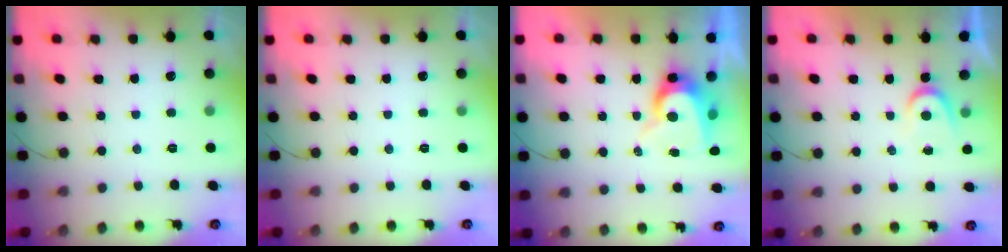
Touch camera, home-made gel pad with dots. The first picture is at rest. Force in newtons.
{"total": 0.0}
{"total": 7.7, "press": 7.7, "slide": 0.7}
{"total": 3.6, "press": 3.6, "slide": 0.4}